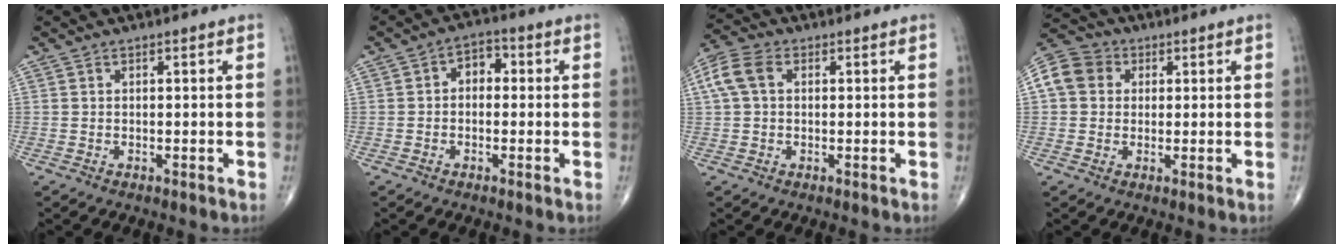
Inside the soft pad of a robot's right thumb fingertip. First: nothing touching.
{"total": 4.3, "force": [0.3, 3.2, 2.9], "torque": [-0.019, 0.016, -0.007]}
{"total": 6.6, "force": [1.5, 4.5, 4.6], "torque": [-0.110, 0.022, 0.026]}
{"total": 8.2, "force": [1.6, 7.0, 3.8], "torque": [-0.058, 0.014, 0.018]}